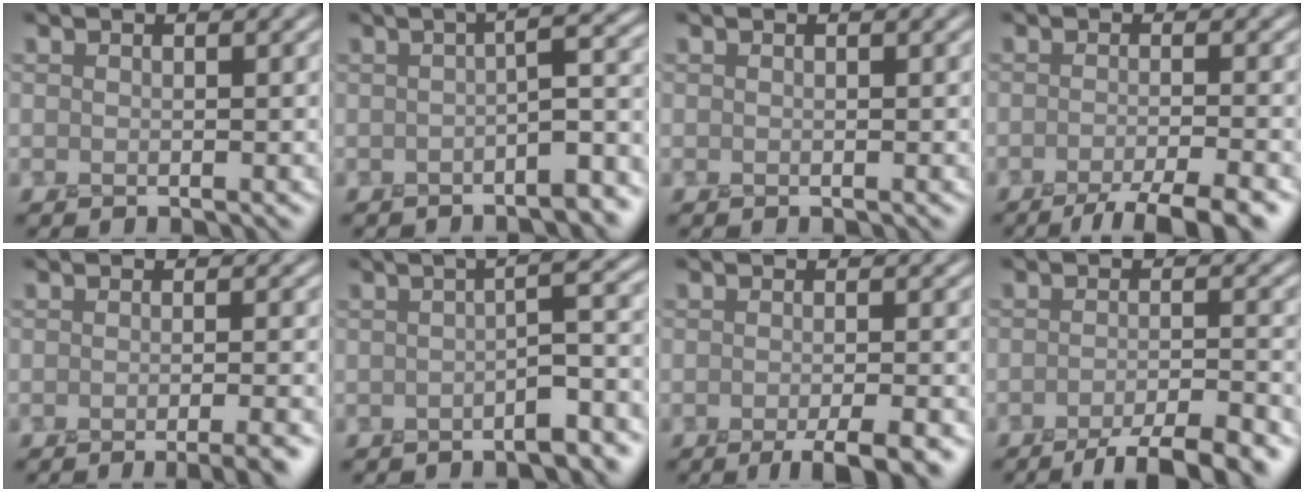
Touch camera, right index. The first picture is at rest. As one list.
[{"total": 6.2, "force": [-2.2, 1.6, 5.5], "torque": [-0.057, 0.015, -0.040]}, {"total": 0.0}, {"total": 5.6, "force": [-3.7, 1.2, 4.0], "torque": [-0.046, -0.002, -0.064]}, {"total": 4.3, "force": [-2.5, 1.1, 3.3], "torque": [-0.020, 0.007, -0.033]}, {"total": 6.3, "force": [-2.2, 1.7, 5.6], "torque": [-0.055, 0.017, -0.042]}, {"total": 4.9, "force": [-3.0, 1.0, 3.7], "torque": [-0.044, -0.003, -0.044]}, {"total": 6.3, "force": [-4.2, 1.4, 4.4], "torque": [-0.057, 0.001, -0.069]}]